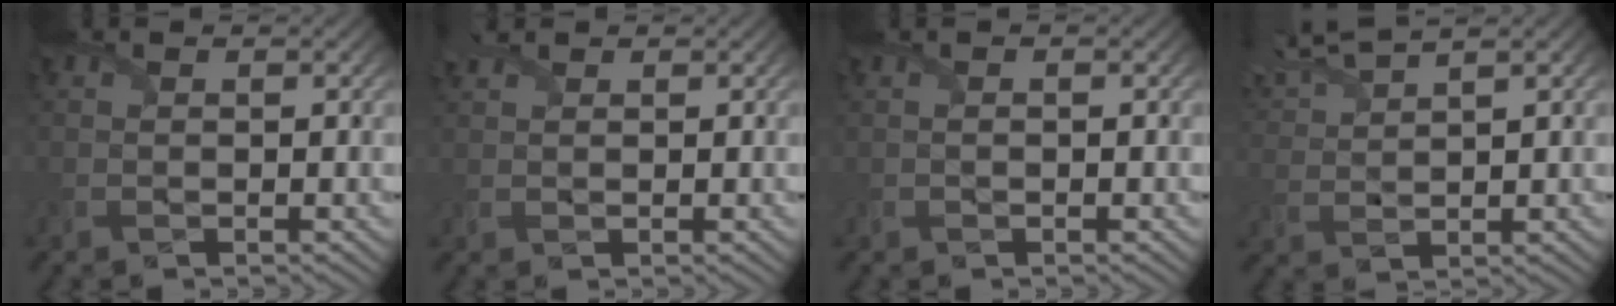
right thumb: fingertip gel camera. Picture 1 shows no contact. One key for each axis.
{"total": 1.9, "fx": 1.5, "fy": 0.9, "fz": 0.8, "tx": -0.022, "ty": 0.009, "tz": 0.033}
{"total": 0.0}
{"total": 5.9, "fx": 4.9, "fy": 0.9, "fz": 3.2, "tx": -0.082, "ty": 0.025, "tz": 0.099}